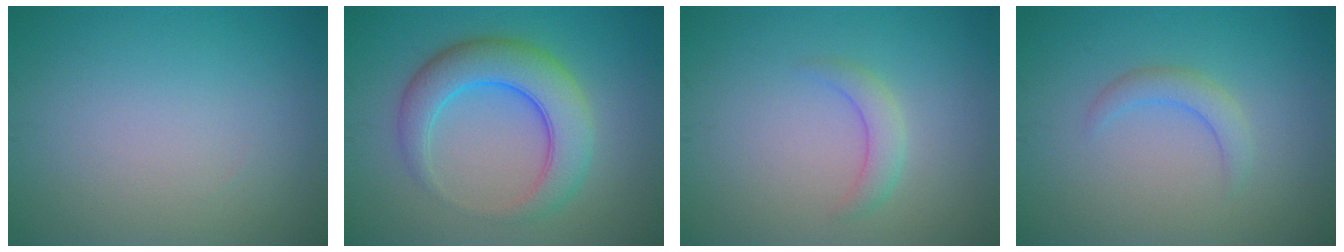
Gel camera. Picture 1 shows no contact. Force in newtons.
{"total": 6.3, "press": 6.3, "slide": 0.1}
{"total": 1.9, "press": 1.9, "slide": 0.1}
{"total": 2.0, "press": 2.0, "slide": 0.3}